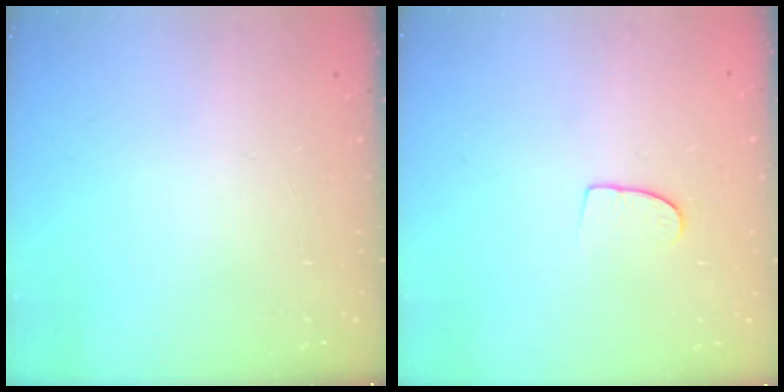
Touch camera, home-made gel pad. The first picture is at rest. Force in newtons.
{"total": 6.8, "press": 6.8, "slide": 0.6}